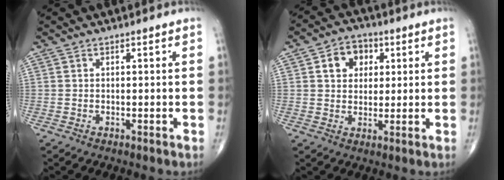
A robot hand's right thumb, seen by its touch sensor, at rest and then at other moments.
{"total": 7.1, "force": [2.1, 5.7, 3.7], "torque": [-0.025, 0.003, 0.030]}